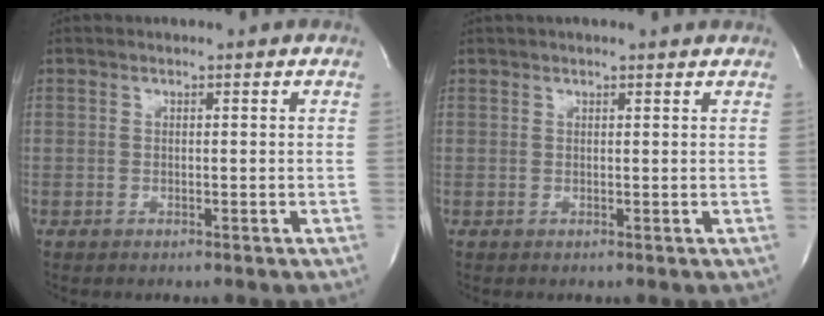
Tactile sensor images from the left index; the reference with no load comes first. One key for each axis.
{"total": 4.4, "fx": 3.9, "fy": 0.7, "fz": 1.8, "tx": -0.026, "ty": 0.030, "tz": 0.046}